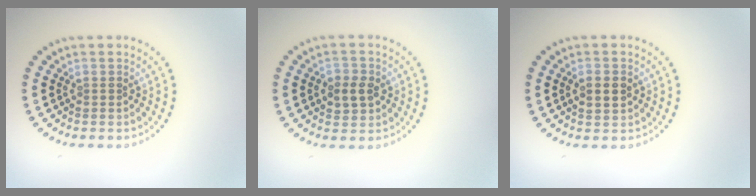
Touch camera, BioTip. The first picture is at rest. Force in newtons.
{"total": 2.5, "press": 2.4, "slide": 0.4}
{"total": 1.7, "press": 1.7, "slide": 0.1}